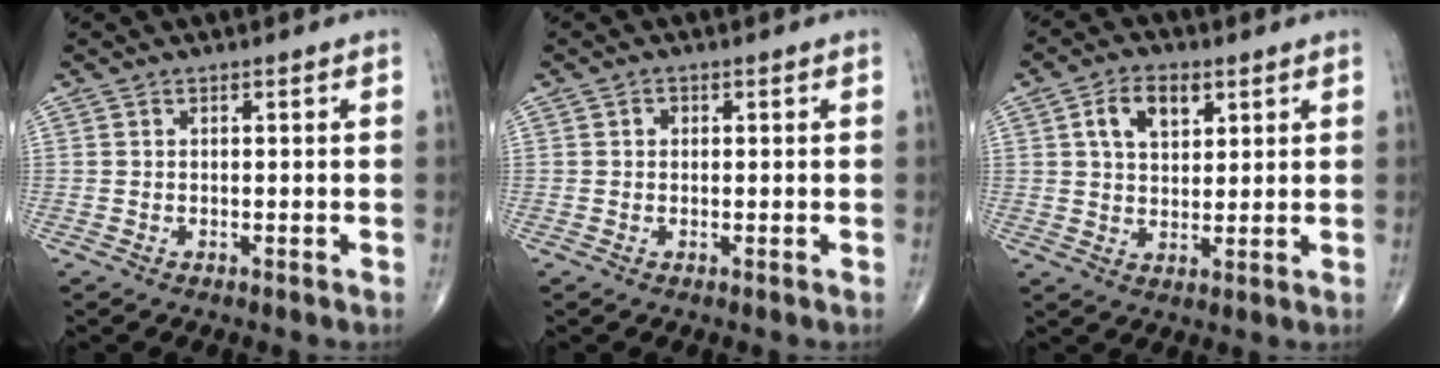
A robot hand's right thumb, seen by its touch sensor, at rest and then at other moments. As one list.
[{"total": 0.9, "force": [0.1, 0.9, 0.4], "torque": [-0.002, 0.002, 0.001]}, {"total": 7.4, "force": [3.0, 4.6, 5.0], "torque": [-0.071, -0.005, 0.053]}]